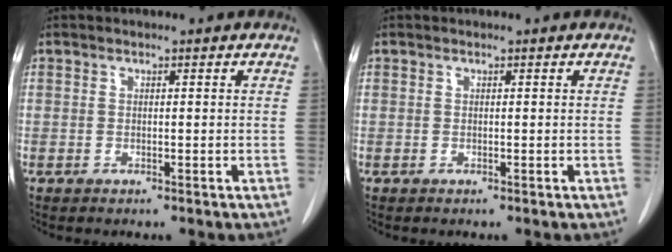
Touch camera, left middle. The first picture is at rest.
{"total": 0.0}